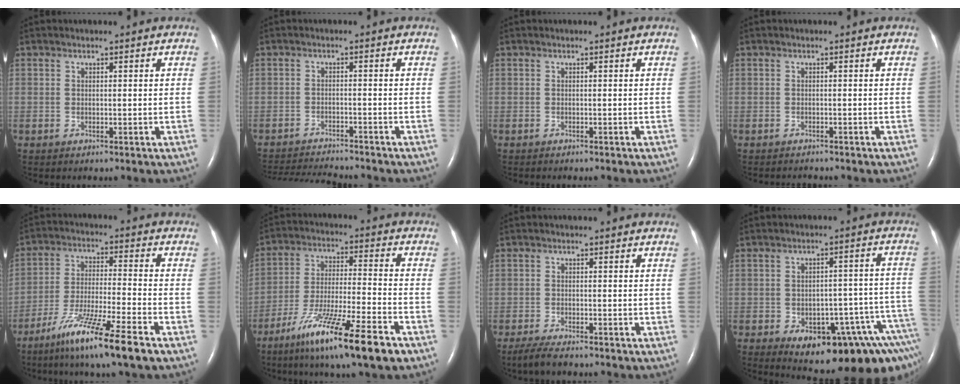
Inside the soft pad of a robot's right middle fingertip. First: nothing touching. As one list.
[{"total": 9.7, "force": [-9.3, 0.4, 2.6], "torque": [-0.045, -0.010, -0.143]}, {"total": 2.0, "force": [-1.7, 0.4, 0.9], "torque": [-0.017, -0.004, -0.018]}, {"total": 1.6, "force": [-1.5, 0.2, 0.1], "torque": [-0.005, -0.006, -0.019]}, {"total": 14.8, "force": [-9.6, 0.1, 11.3], "torque": [-0.216, -0.045, -0.172]}, {"total": 17.2, "force": [-10.9, 0.8, 13.3], "torque": [-0.232, -0.046, -0.191]}, {"total": 4.0, "force": [-3.2, 0.7, 2.2], "torque": [-0.049, -0.011, -0.053]}, {"total": 17.0, "force": [-10.0, 6.2, 12.2], "torque": [-0.083, 0.042, -0.127]}]